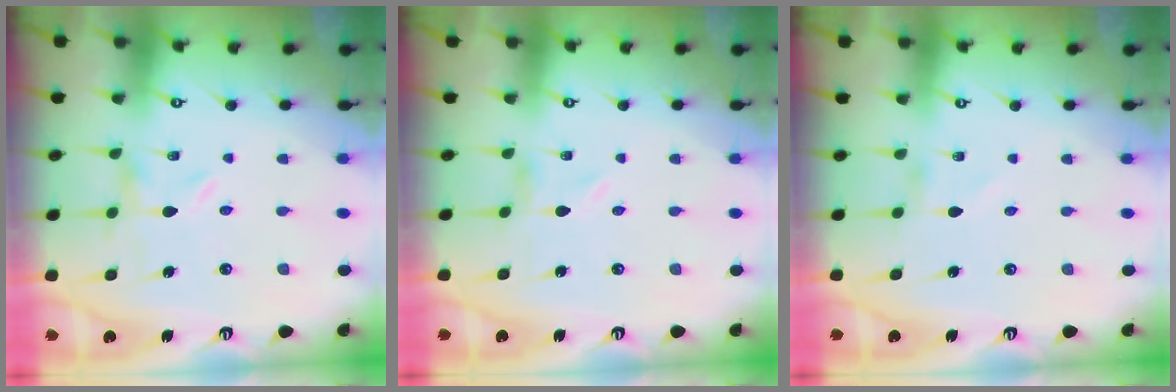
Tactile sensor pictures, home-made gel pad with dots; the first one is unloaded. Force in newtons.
{"total": 0.8, "press": 0.8, "slide": 0.2}
{"total": 0.9, "press": 0.8, "slide": 0.1}